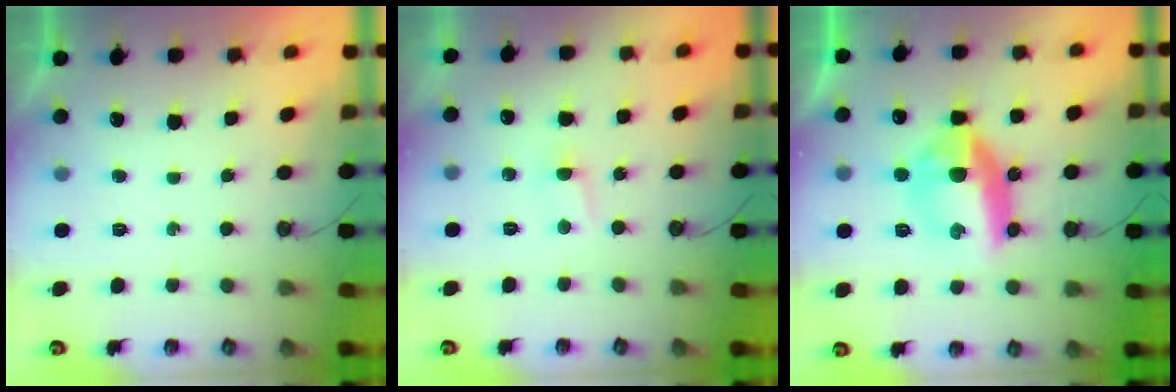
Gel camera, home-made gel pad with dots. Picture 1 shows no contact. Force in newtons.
{"total": 2.8, "press": 2.8, "slide": 0.4}
{"total": 15.3, "press": 15.2, "slide": 0.5}